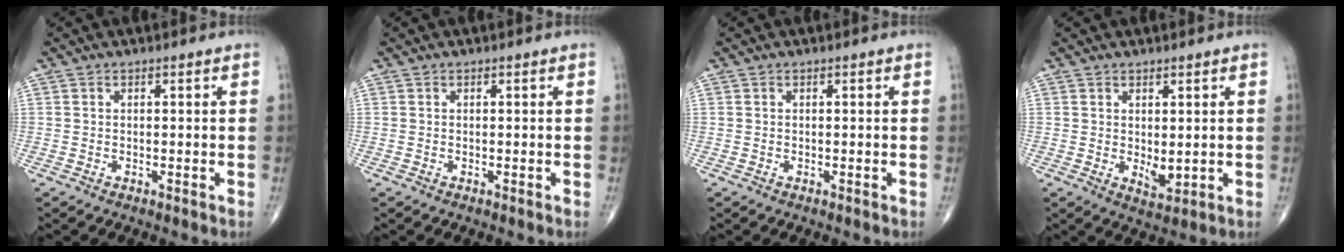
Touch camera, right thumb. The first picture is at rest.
{"total": 0.0}
{"total": 0.0}
{"total": 3.5, "force": [0.3, 1.8, 3.0], "torque": [-0.036, -0.013, 0.011]}